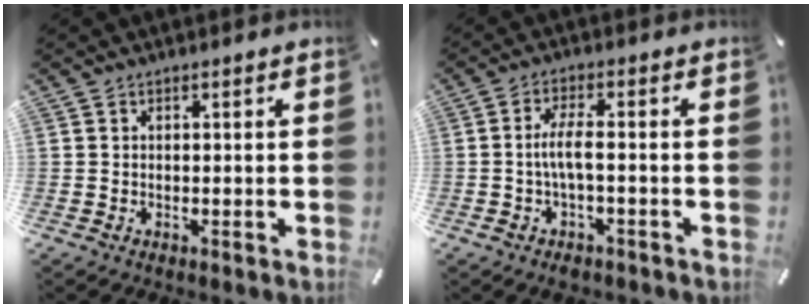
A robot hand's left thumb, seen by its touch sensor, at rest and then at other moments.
{"total": 6.3, "force": [-1.2, 1.6, 5.9], "torque": [-0.123, -0.002, -0.027]}